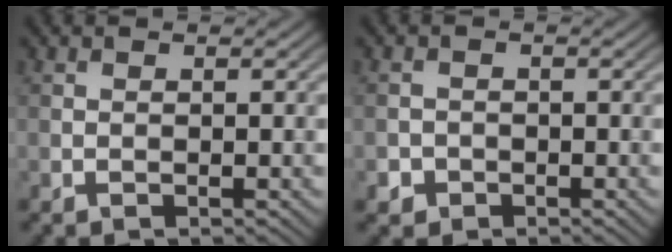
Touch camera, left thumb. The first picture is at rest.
{"total": 1.5, "force": [-0.9, 1.2, 0.2], "torque": [0.002, -0.001, -0.020]}